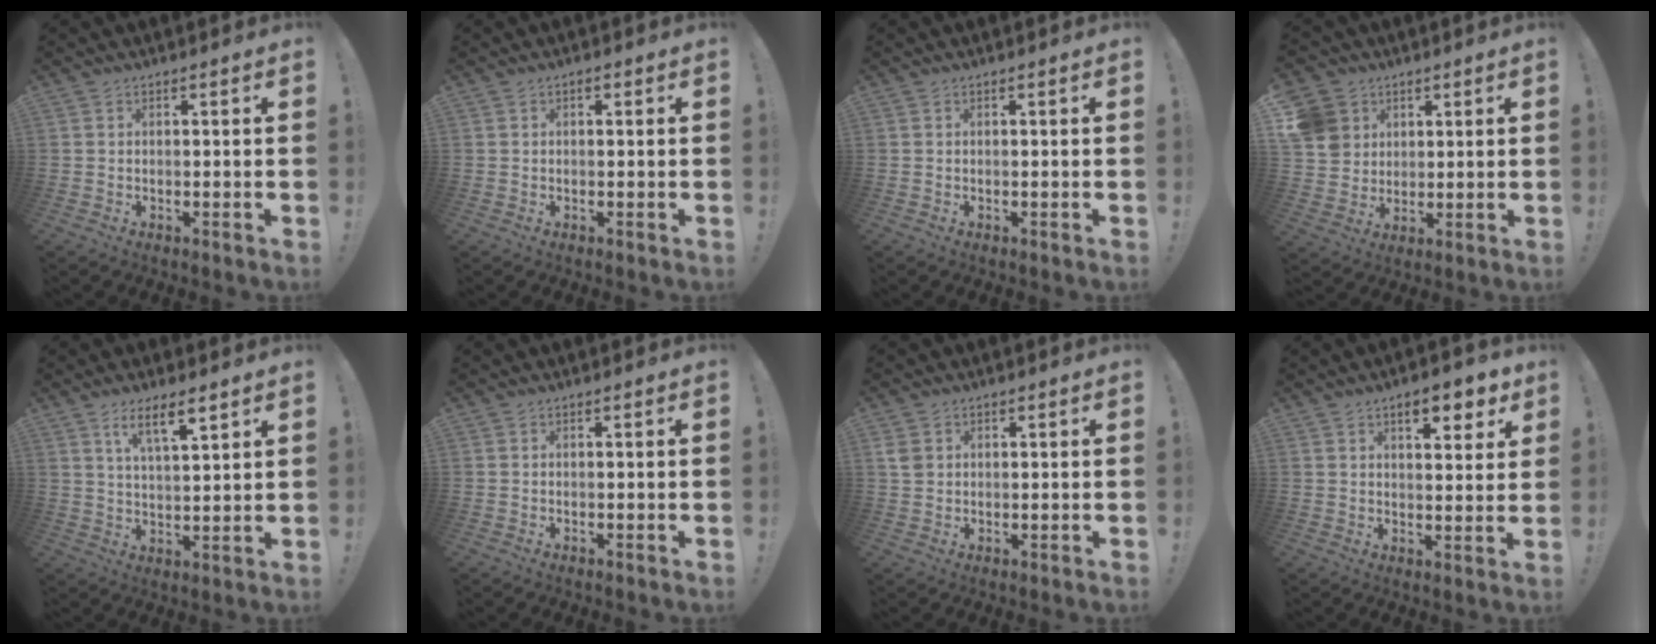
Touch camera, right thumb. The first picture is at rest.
{"total": 0.7, "force": [0.3, 0.5, 0.4], "torque": [-0.007, 0.001, 0.005]}
{"total": 0.0}
{"total": 10.5, "force": [4.0, 9.3, 2.9], "torque": [-0.053, -0.014, 0.086]}
{"total": 8.4, "force": [5.4, 2.0, 6.1], "torque": [-0.101, -0.026, 0.091]}
{"total": 0.0}
{"total": 3.2, "force": [1.2, 2.6, 1.6], "torque": [-0.018, 0.000, 0.023]}
{"total": 7.9, "force": [4.9, 2.9, 5.5], "torque": [-0.065, -0.024, 0.080]}